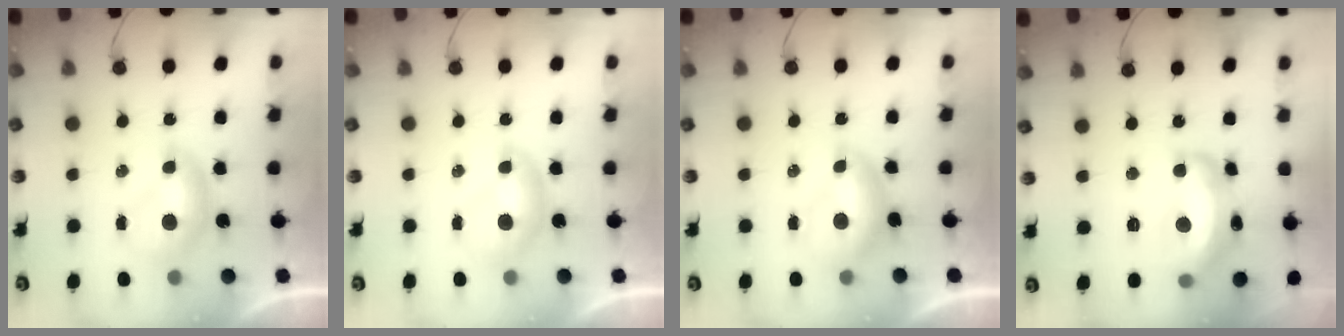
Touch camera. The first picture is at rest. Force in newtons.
{"total": 0.0}
{"total": 0.8, "press": 0.7, "slide": 0.3}
{"total": 9.0, "press": 8.9, "slide": 0.9}